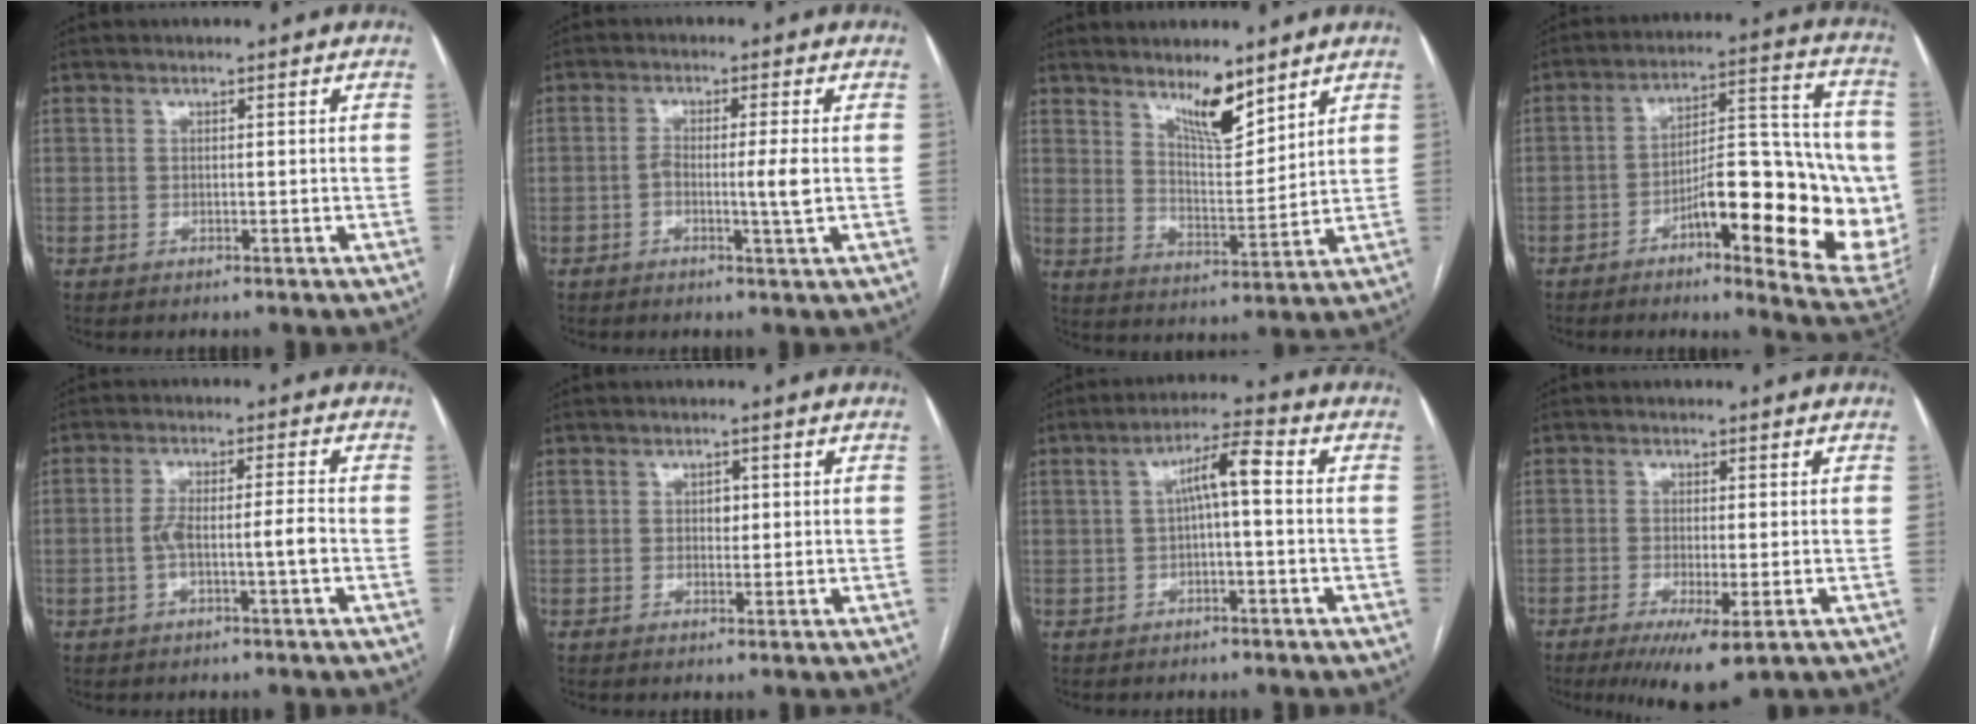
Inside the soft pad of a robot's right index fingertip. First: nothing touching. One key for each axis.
{"total": 3.9, "fx": -0.7, "fy": -0.2, "fz": 3.9, "tx": -0.070, "ty": -0.002, "tz": -0.012}
{"total": 7.7, "fx": 5.9, "fy": 1.6, "fz": 4.8, "tx": -0.089, "ty": -0.014, "tz": 0.108}
{"total": 20.7, "fx": -5.2, "fy": 5.4, "fz": 19.3, "tx": -0.207, "ty": 0.026, "tz": -0.061}
{"total": 5.2, "fx": -1.5, "fy": 0.3, "fz": 5.0, "tx": -0.100, "ty": 0.014, "tz": -0.023}
{"total": 1.5, "fx": 0.3, "fy": 1.1, "fz": 1.0, "tx": -0.012, "ty": 0.001, "tz": 0.003}
{"total": 5.8, "fx": 0.4, "fy": 0.9, "fz": 5.7, "tx": -0.096, "ty": 0.025, "tz": 0.006}
{"total": 6.9, "fx": -3.5, "fy": 1.2, "fz": 5.8, "tx": -0.091, "ty": -0.019, "tz": -0.052}